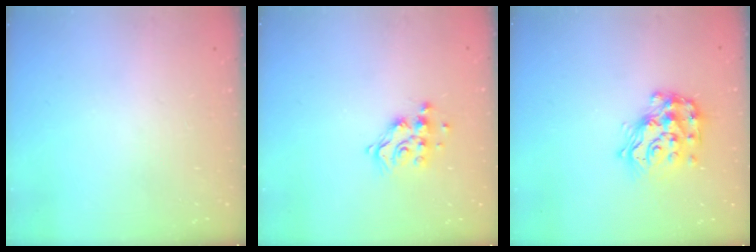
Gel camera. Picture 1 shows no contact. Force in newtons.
{"total": 11.2, "press": 11.2, "slide": 0.7}
{"total": 14.9, "press": 14.9, "slide": 0.8}